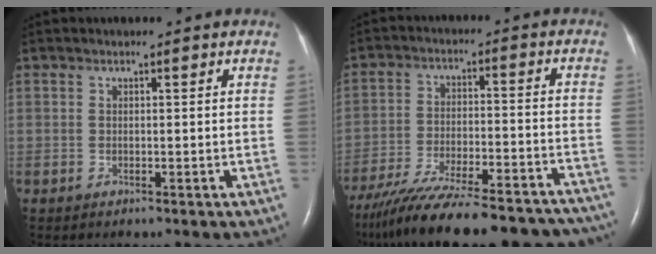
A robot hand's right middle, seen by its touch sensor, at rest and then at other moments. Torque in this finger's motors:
{"motor_torque": [0.77, -0.83, 0.25, 0.08]}